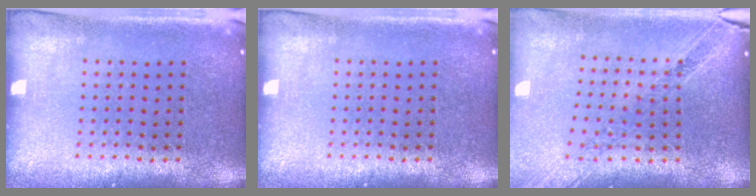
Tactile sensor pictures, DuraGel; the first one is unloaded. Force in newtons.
{"total": 0.0}
{"total": 1.0, "press": 1.0, "slide": 0.2}